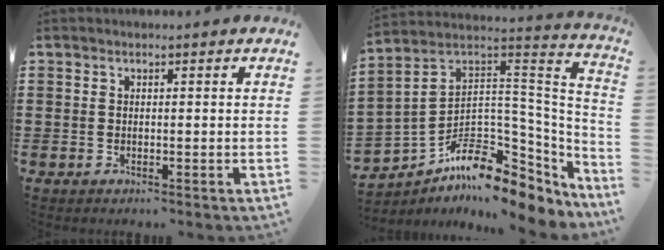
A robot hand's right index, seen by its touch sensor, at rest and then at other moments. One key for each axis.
{"total": 8.0, "fx": -5.3, "fy": 4.5, "fz": 4.0, "tx": -0.071, "ty": -0.013, "tz": -0.096}